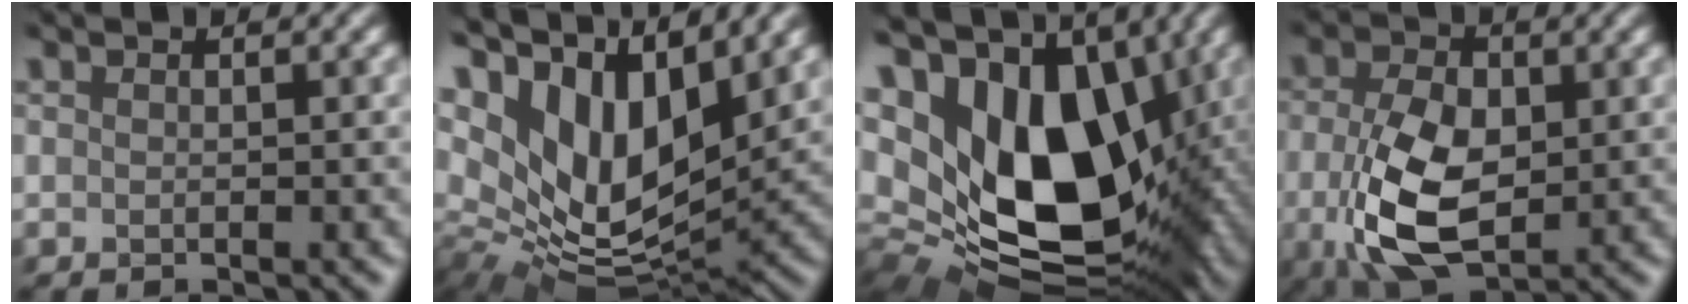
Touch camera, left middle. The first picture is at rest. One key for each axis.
{"total": 12.6, "fx": 6.4, "fy": 6.3, "fz": 8.9, "tx": -0.181, "ty": 0.016, "tz": 0.113}
{"total": 18.4, "fx": 3.5, "fy": 11.8, "fz": 13.7, "tx": -0.250, "ty": -0.018, "tz": 0.080}
{"total": 7.6, "fx": -1.0, "fy": 4.3, "fz": 6.2, "tx": -0.143, "ty": -0.012, "tz": -0.017}